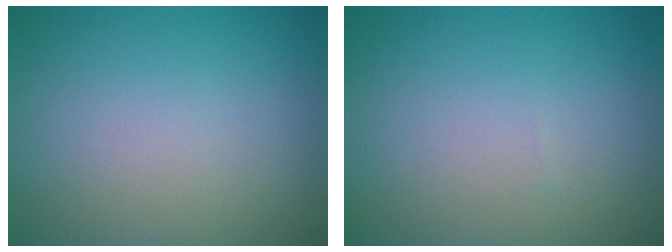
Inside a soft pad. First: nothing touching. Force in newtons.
{"total": 0.0}